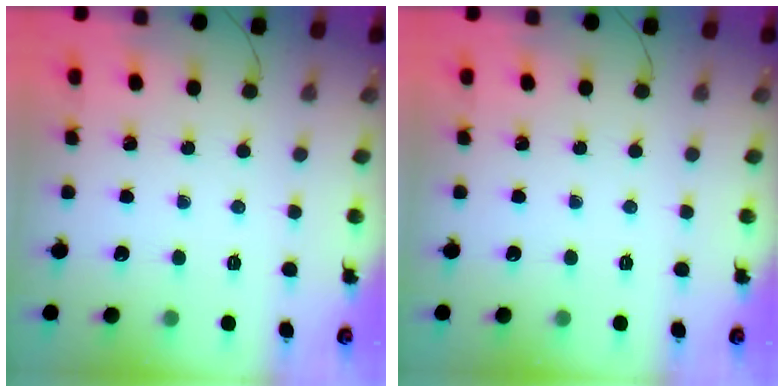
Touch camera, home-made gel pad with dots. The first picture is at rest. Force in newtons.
{"total": 0.0}